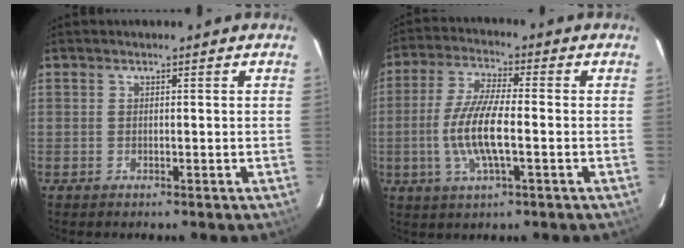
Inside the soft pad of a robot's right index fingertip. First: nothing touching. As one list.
[{"total": 10.4, "force": [-2.1, 2.4, 9.9], "torque": [-0.203, -0.005, -0.042]}]